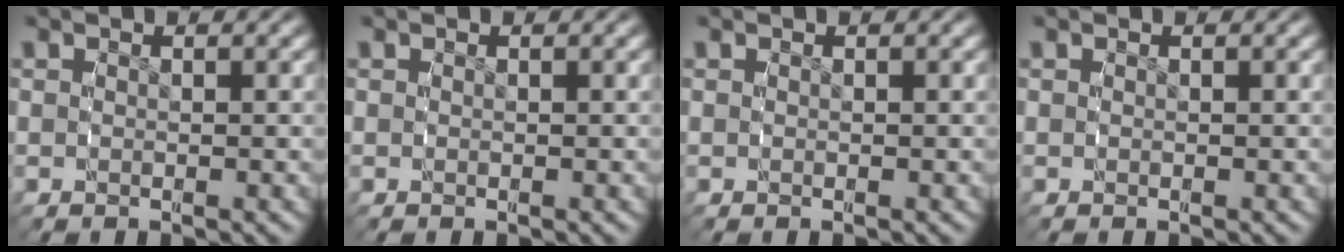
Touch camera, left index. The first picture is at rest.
{"total": 0.0}
{"total": 0.0}
{"total": 0.0}